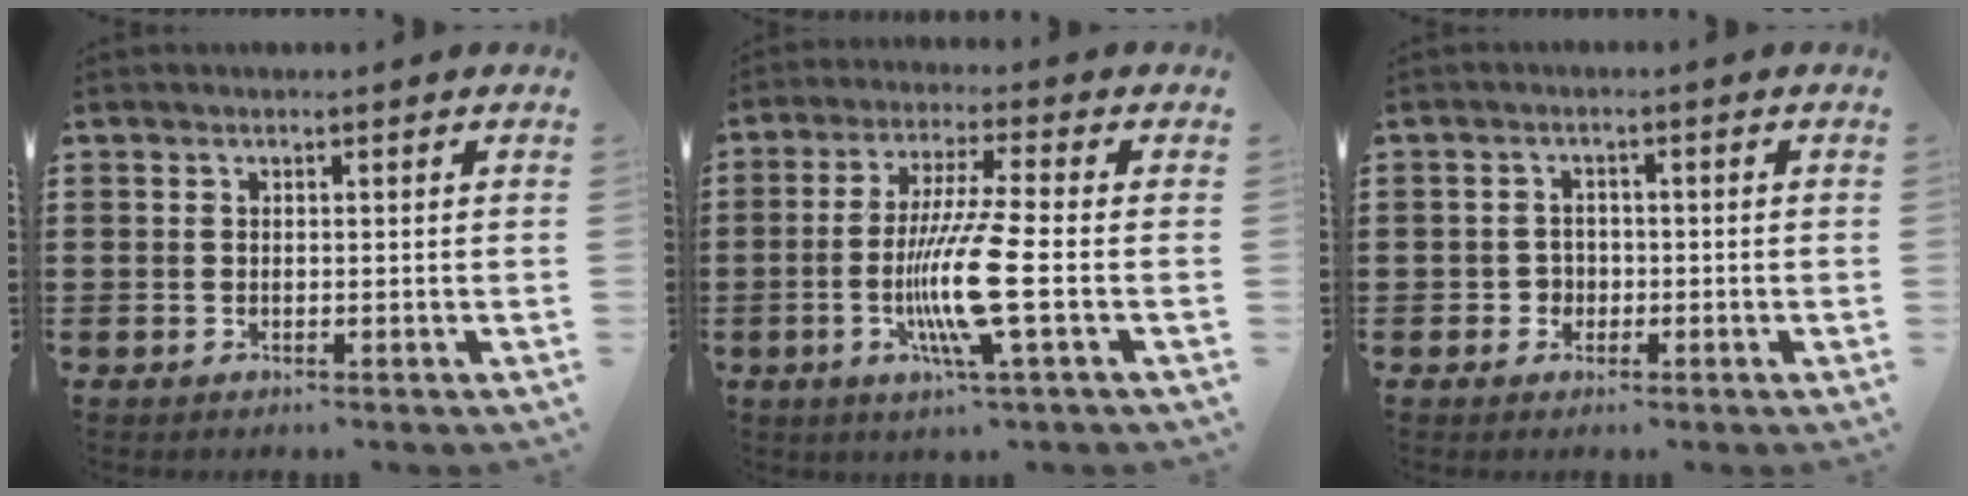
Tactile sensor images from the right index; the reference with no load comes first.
{"total": 10.9, "force": [-2.7, 0.1, 10.6], "torque": [-0.214, -0.020, -0.058]}
{"total": 2.1, "force": [-0.8, 1.8, 0.5], "torque": [-0.016, 0.002, -0.019]}